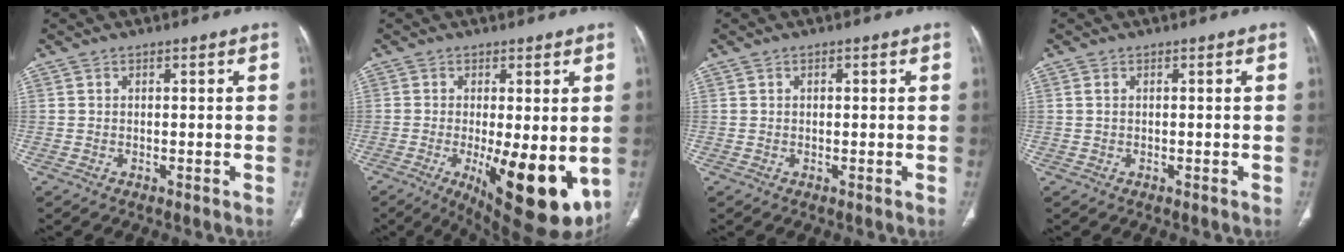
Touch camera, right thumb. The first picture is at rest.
{"total": 17.0, "force": [-3.8, 5.9, 15.4], "torque": [-0.188, -0.027, -0.033]}
{"total": 0.6, "force": [0.1, 0.5, 0.4], "torque": [-0.005, 0.000, 0.001]}
{"total": 0.7, "force": [0.2, 0.4, 0.5], "torque": [-0.015, 0.005, 0.005]}